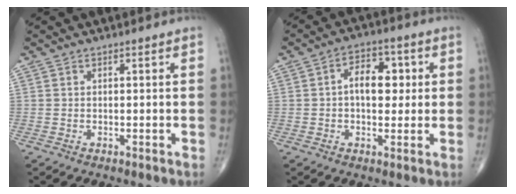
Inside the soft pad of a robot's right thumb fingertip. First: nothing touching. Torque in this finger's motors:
{"motor_torque": [-0.06, 0.23, 0.78, 0.11, 0.02]}